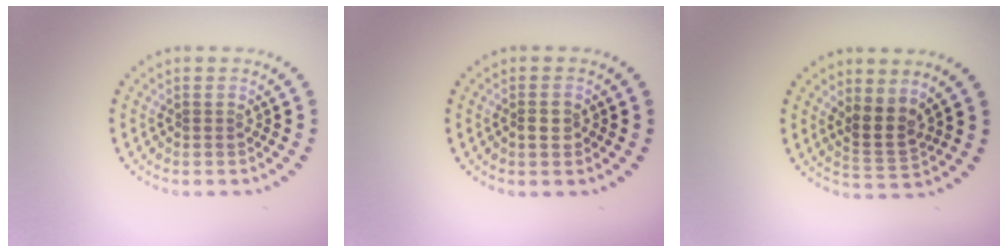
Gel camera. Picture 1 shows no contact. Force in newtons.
{"total": 1.4, "press": 1.4, "slide": 0.3}
{"total": 2.7, "press": 2.1, "slide": 1.6}